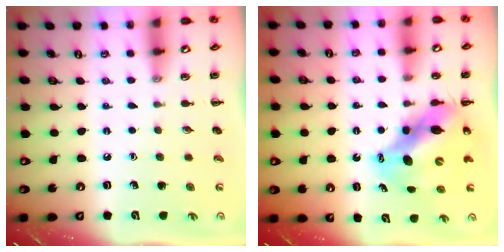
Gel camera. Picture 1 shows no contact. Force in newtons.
{"total": 12.3, "press": 11.9, "slide": 2.9}